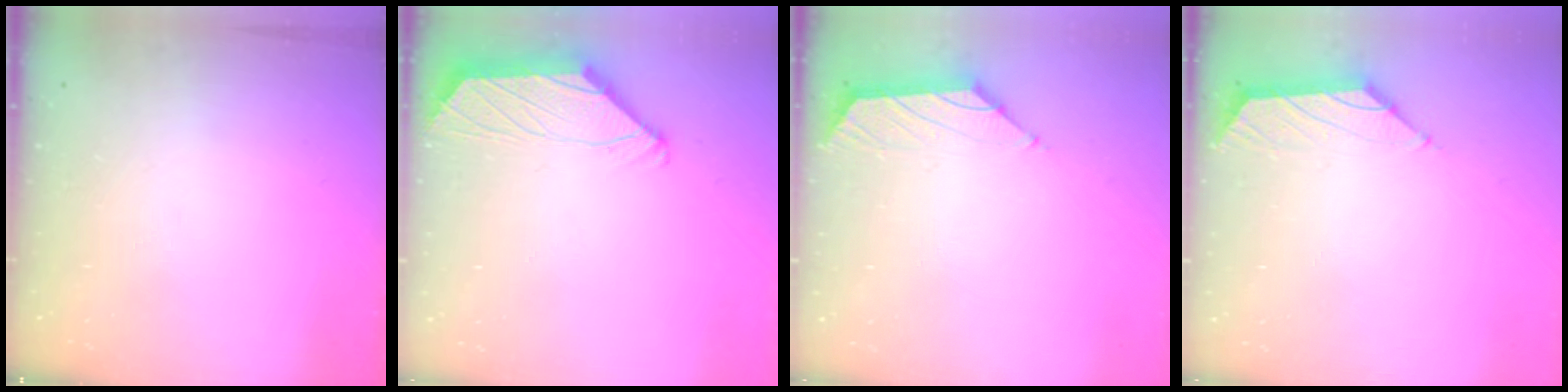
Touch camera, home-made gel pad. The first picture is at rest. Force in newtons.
{"total": 1.7, "press": 1.5, "slide": 0.7}
{"total": 1.5, "press": 1.4, "slide": 0.6}
{"total": 1.6, "press": 1.4, "slide": 0.6}